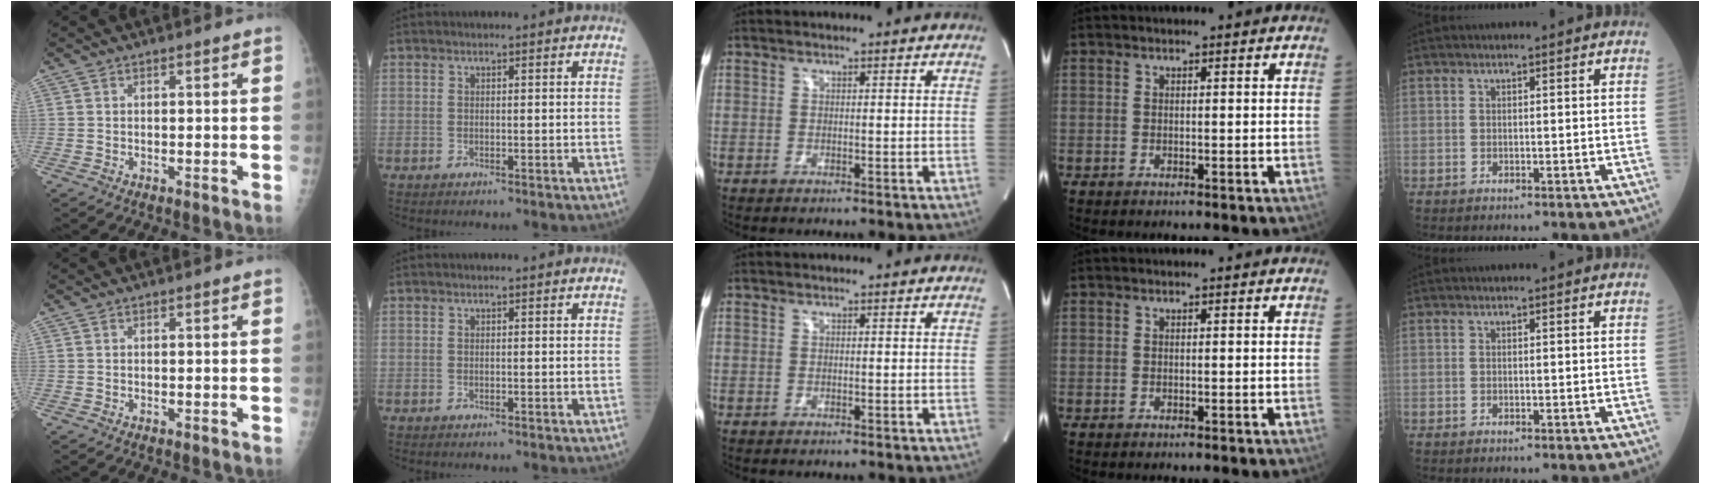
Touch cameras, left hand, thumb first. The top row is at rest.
{}